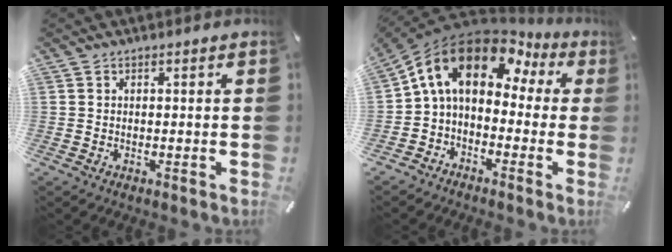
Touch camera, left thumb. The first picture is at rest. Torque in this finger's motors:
{"motor_torque": [-0.11, 2.59, 1.73, -1.04, 0.72]}